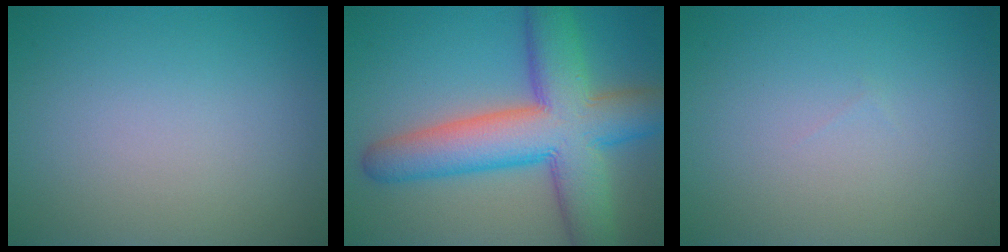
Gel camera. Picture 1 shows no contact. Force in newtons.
{"total": 11.4, "press": 11.4, "slide": 0.6}
{"total": 0.0}